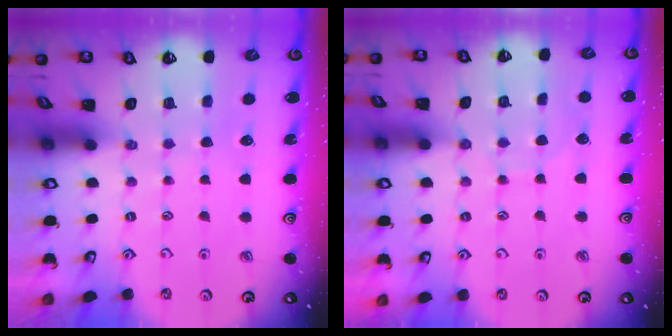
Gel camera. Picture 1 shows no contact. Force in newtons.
{"total": 4.8, "press": 4.7, "slide": 0.5}